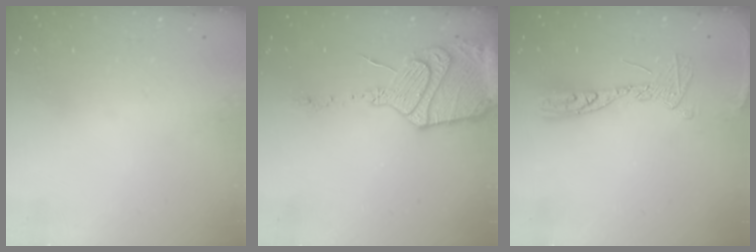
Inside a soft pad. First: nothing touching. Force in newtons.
{"total": 19.2, "press": 19.1, "slide": 1.6}
{"total": 12.0, "press": 11.9, "slide": 1.1}